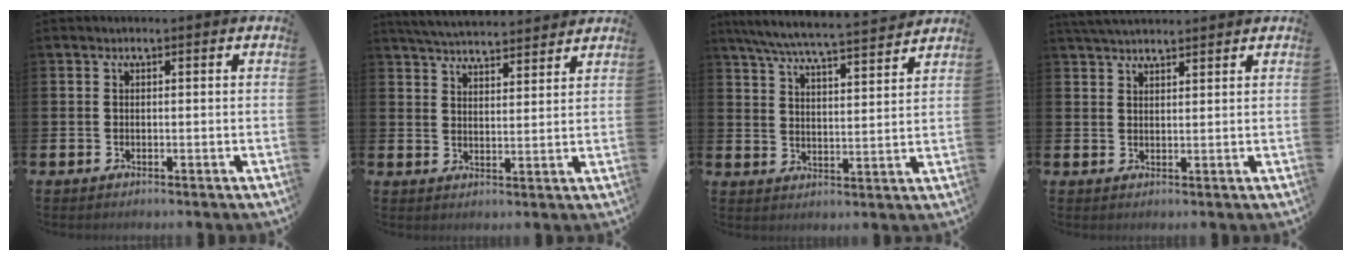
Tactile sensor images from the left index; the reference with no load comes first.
{"total": 5.2, "force": [5.1, 0.4, 0.4], "torque": [-0.020, -0.030, 0.091]}
{"total": 7.0, "force": [6.6, 0.1, 2.4], "torque": [-0.070, -0.044, 0.115]}
{"total": 3.6, "force": [3.4, 0.6, 1.0], "torque": [-0.023, -0.010, 0.063]}